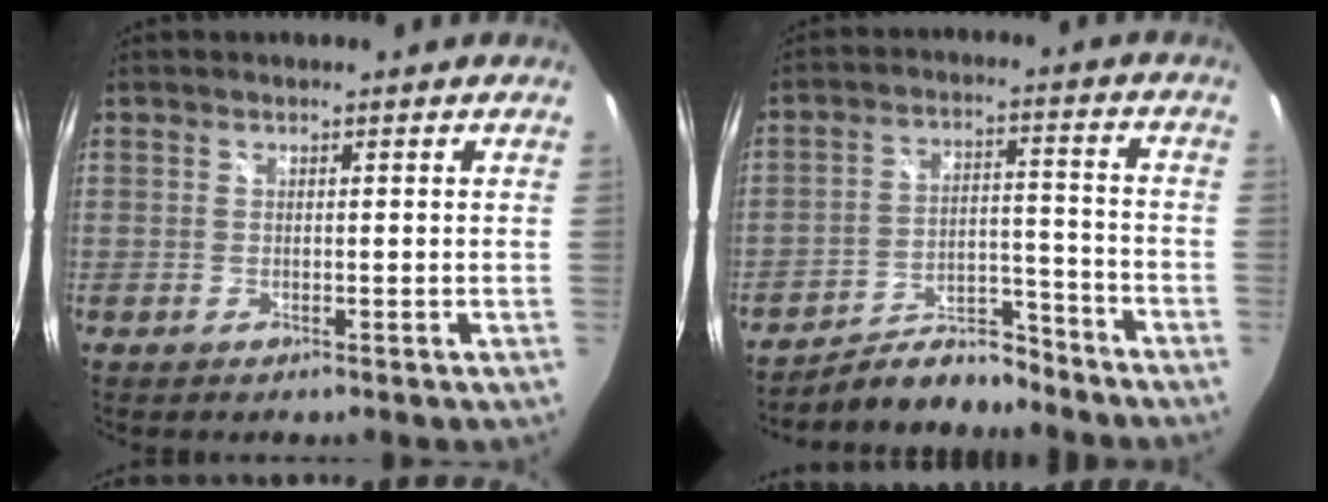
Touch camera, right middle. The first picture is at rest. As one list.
[{"total": 10.4, "force": [-9.8, 2.5, 2.1], "torque": [-0.045, 0.019, -0.154]}]